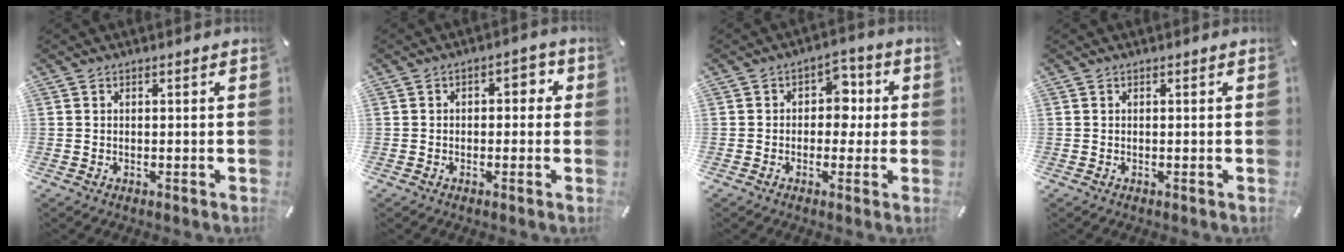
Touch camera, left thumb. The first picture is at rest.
{"total": 3.1, "force": [-0.6, 2.1, 2.3], "torque": [-0.029, 0.010, -0.020]}
{"total": 6.4, "force": [0.0, 5.1, 4.0], "torque": [-0.043, 0.005, -0.008]}
{"total": 0.0}